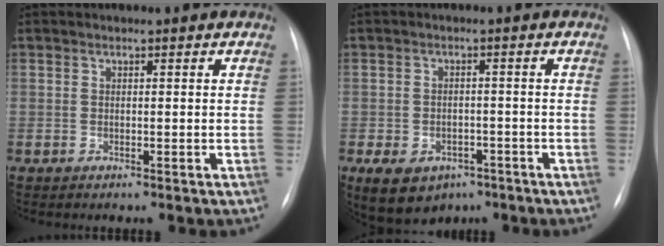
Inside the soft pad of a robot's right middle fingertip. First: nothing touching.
{"total": 10.0, "force": [-5.3, 7.1, 4.6], "torque": [-0.095, 0.007, -0.068]}